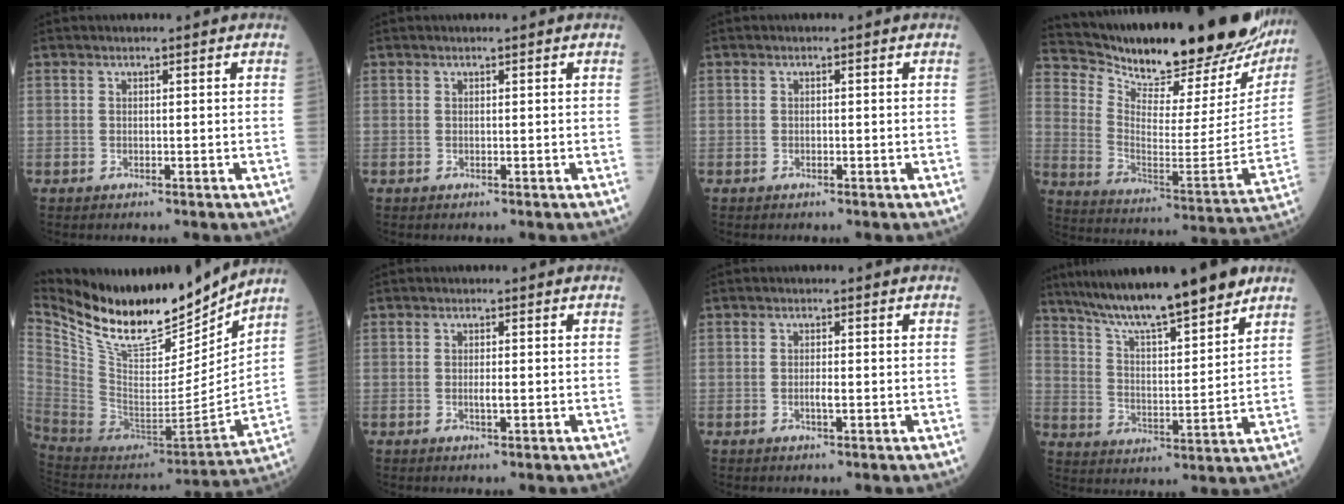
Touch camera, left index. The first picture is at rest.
{"total": 0.0}
{"total": 0.0}
{"total": 29.0, "force": [25.8, 5.5, 12.1], "torque": [-0.210, -0.092, 0.354]}
{"total": 22.3, "force": [19.2, 5.2, 10.1], "torque": [-0.197, -0.034, 0.334]}
{"total": 1.1, "force": [-0.3, 0.2, 1.0], "torque": [-0.019, -0.005, -0.006]}
{"total": 1.2, "force": [-0.5, 0.2, 1.0], "torque": [-0.021, -0.004, -0.008]}
{"total": 17.0, "force": [13.9, 1.5, 9.6], "torque": [-0.153, 0.006, 0.230]}